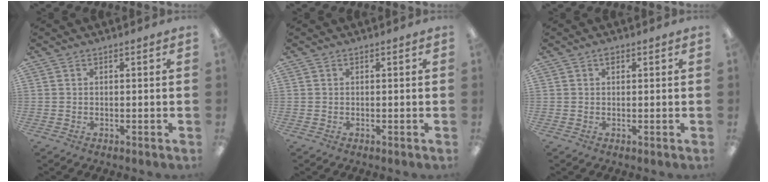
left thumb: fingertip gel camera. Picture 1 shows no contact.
{"total": 0.0}
{"total": 1.2, "force": [0.6, 0.7, 0.8], "torque": [-0.010, 0.000, 0.008]}